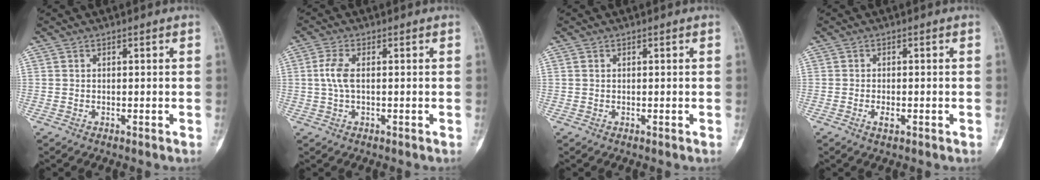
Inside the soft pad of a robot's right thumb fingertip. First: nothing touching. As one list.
[{"total": 4.0, "force": [0.3, 1.7, 3.6], "torque": [-0.096, 0.006, 0.005]}, {"total": 0.5, "force": [0.2, 0.4, 0.3], "torque": [-0.008, 0.003, 0.005]}, {"total": 1.8, "force": [-0.7, 0.9, 1.4], "torque": [-0.026, 0.002, -0.014]}]